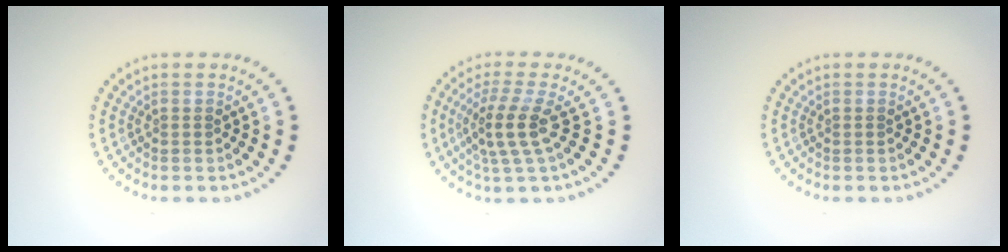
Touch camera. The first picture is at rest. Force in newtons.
{"total": 3.5, "press": 2.6, "slide": 2.3}
{"total": 0.0}